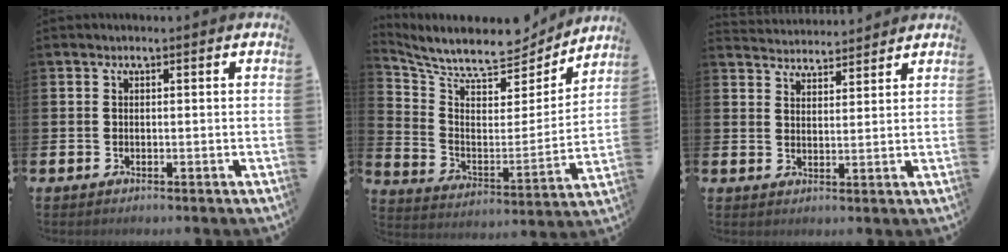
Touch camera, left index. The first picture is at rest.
{"total": 8.8, "force": [8.1, 2.2, 2.7], "torque": [-0.090, -0.062, 0.137]}
{"total": 3.8, "force": [3.8, 0.4, -0.5], "torque": [-0.011, -0.021, 0.070]}